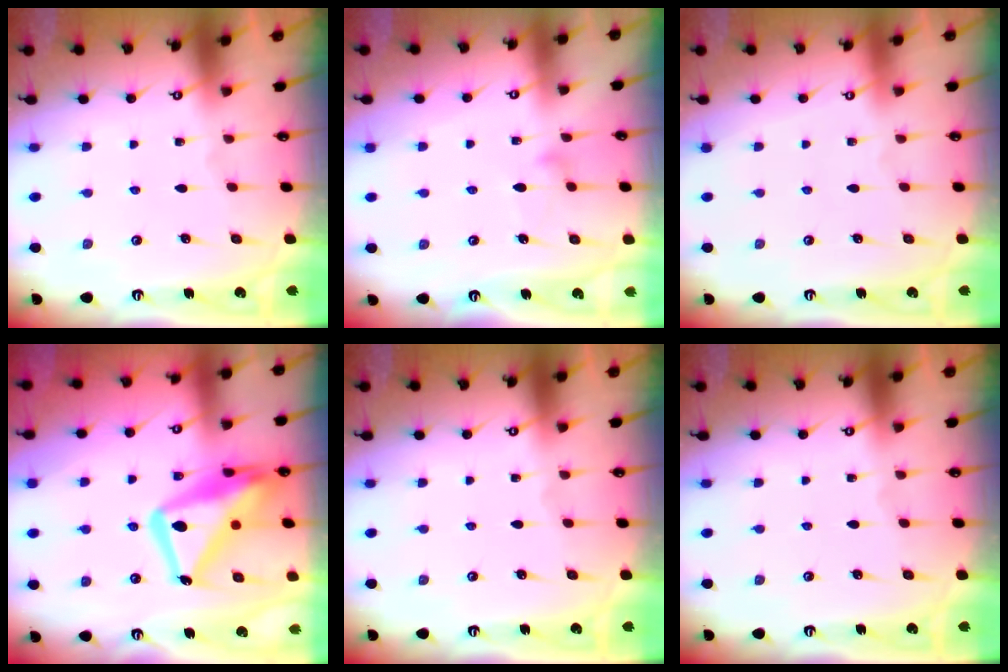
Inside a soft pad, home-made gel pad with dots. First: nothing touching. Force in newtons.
{"total": 7.8, "press": 7.8, "slide": 0.5}
{"total": 4.0, "press": 4.0, "slide": 0.1}
{"total": 18.9, "press": 18.8, "slide": 1.9}
{"total": 0.0}
{"total": 0.0}